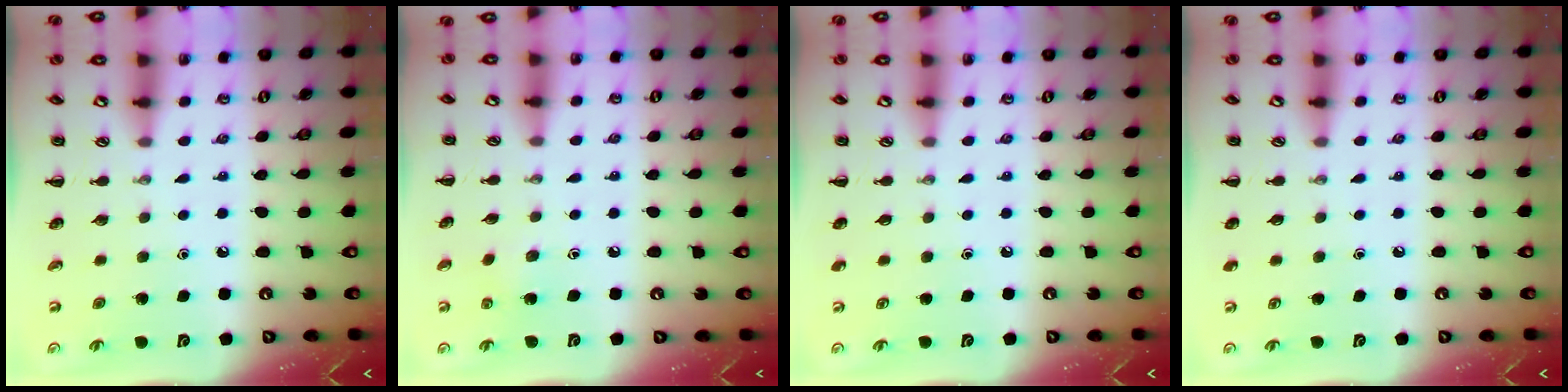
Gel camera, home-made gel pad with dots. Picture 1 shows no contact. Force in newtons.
{"total": 2.9, "press": 2.7, "slide": 1.0}
{"total": 0.0}
{"total": 0.0}